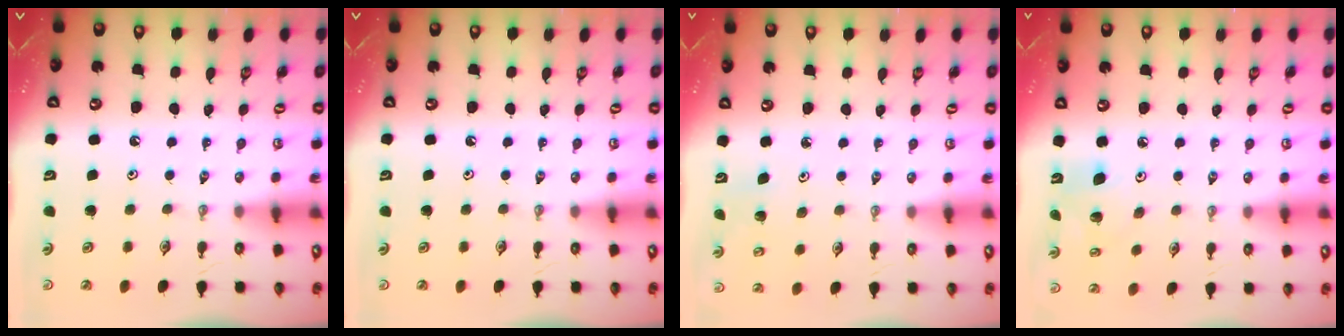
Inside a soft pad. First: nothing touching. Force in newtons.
{"total": 0.0}
{"total": 2.3, "press": 2.3, "slide": 0.2}
{"total": 7.8, "press": 7.6, "slide": 1.9}